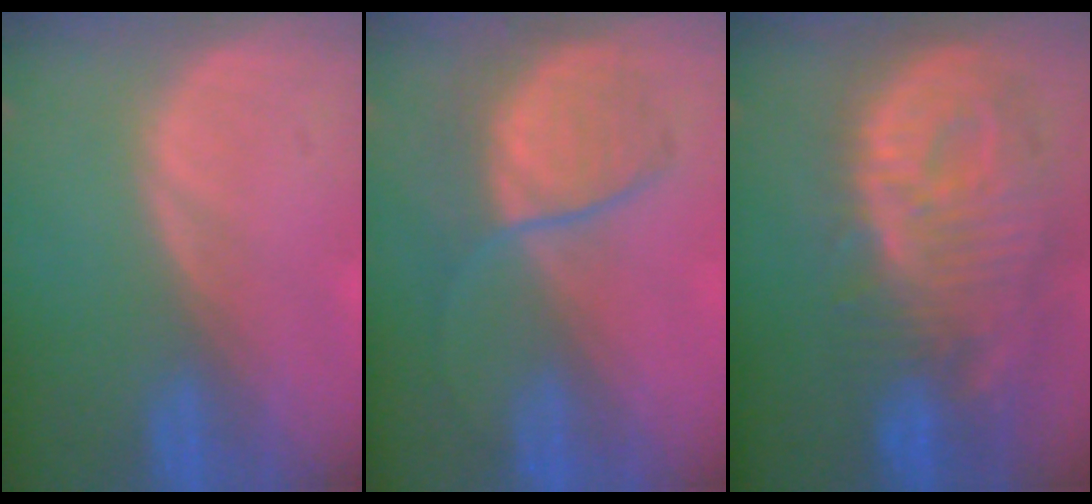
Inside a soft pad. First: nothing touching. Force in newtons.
{"total": 6.5, "press": 6.3, "slide": 1.7}
{"total": 13.3, "press": 11.5, "slide": 6.5}